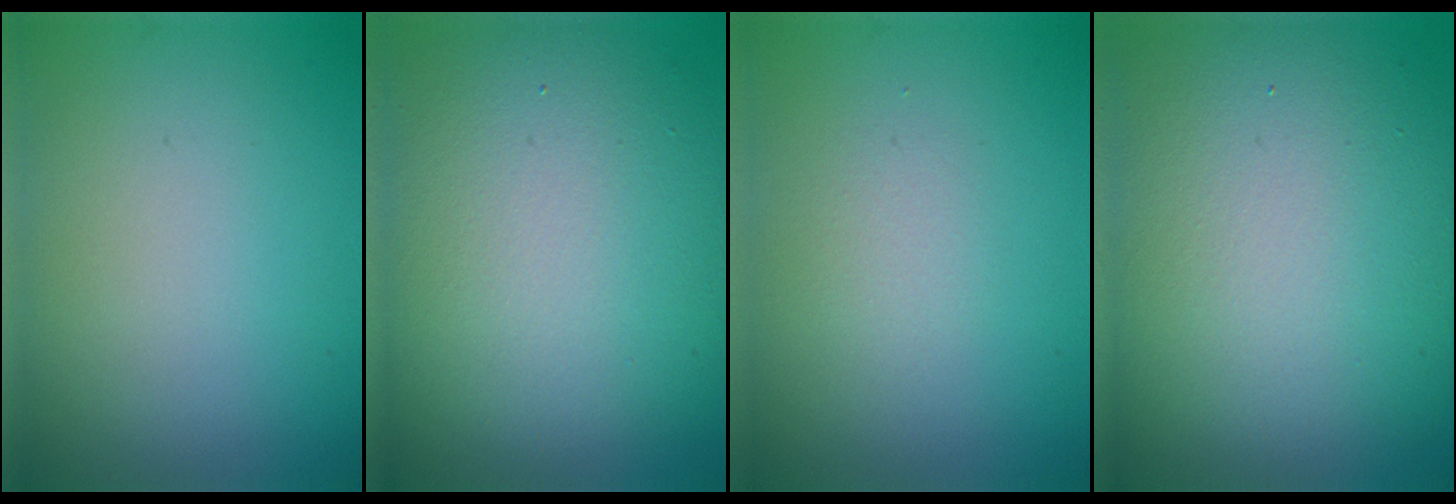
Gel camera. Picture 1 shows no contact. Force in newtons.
{"total": 13.5, "press": 13.5, "slide": 0.9}
{"total": 1.2, "press": 1.2, "slide": 0.1}
{"total": 15.7, "press": 15.6, "slide": 0.9}